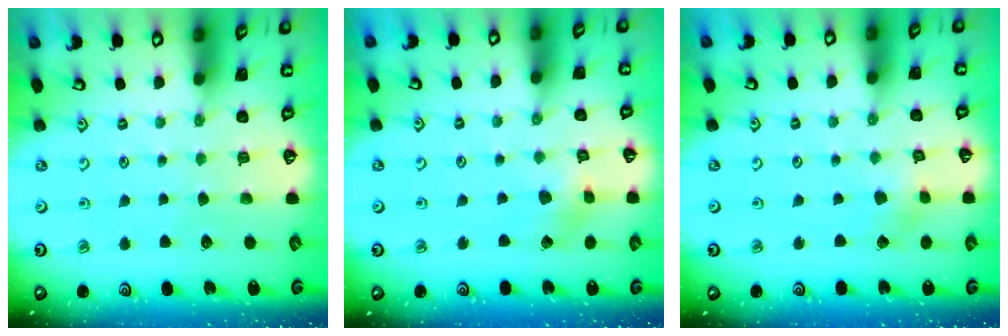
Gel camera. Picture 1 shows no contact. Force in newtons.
{"total": 3.2, "press": 3.2, "slide": 0.6}
{"total": 2.4, "press": 2.4, "slide": 0.2}